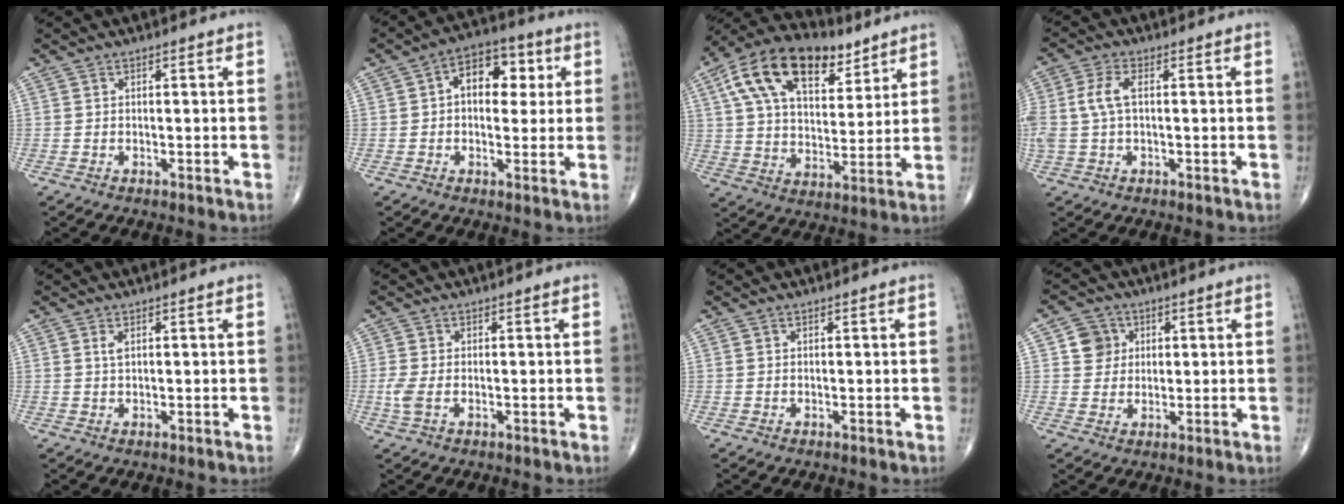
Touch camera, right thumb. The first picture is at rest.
{"total": 10.1, "force": [2.0, 6.5, 7.5], "torque": [-0.073, 0.018, 0.023]}
{"total": 20.7, "force": [10.5, 11.3, 13.9], "torque": [-0.219, -0.010, 0.183]}
{"total": 5.9, "force": [0.6, 3.0, 5.1], "torque": [-0.136, 0.015, 0.010]}
{"total": 1.1, "force": [0.5, 0.4, 0.9], "torque": [-0.018, 0.002, 0.011]}
{"total": 2.8, "force": [-0.5, 1.5, 2.3], "torque": [-0.068, -0.004, -0.010]}
{"total": 0.0}
{"total": 5.2, "force": [1.5, 4.8, 1.3], "torque": [0.005, 0.000, 0.022]}